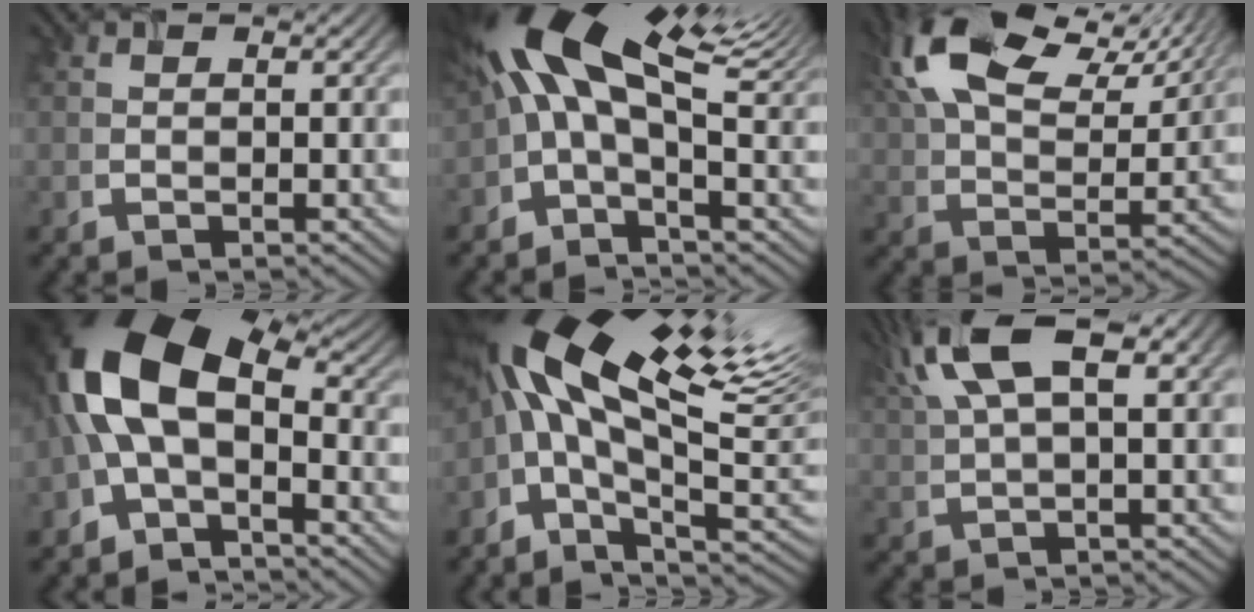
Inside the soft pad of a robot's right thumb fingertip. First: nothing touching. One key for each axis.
{"total": 14.5, "fx": 3.5, "fy": 5.8, "fz": 12.8, "tx": -0.255, "ty": 0.020, "tz": 0.056}
{"total": 16.5, "fx": 8.9, "fy": 7.9, "fz": 11.4, "tx": -0.245, "ty": 0.029, "tz": 0.154}
{"total": 13.7, "fx": -1.3, "fy": 7.6, "fz": 11.3, "tx": -0.243, "ty": 0.018, "tz": -0.035}
{"total": 19.0, "fx": 3.6, "fy": 8.2, "fz": 16.8, "tx": -0.304, "ty": 0.000, "tz": 0.077}
{"total": 11.3, "fx": 4.5, "fy": 4.0, "fz": 9.5, "tx": -0.202, "ty": 0.020, "tz": 0.088}